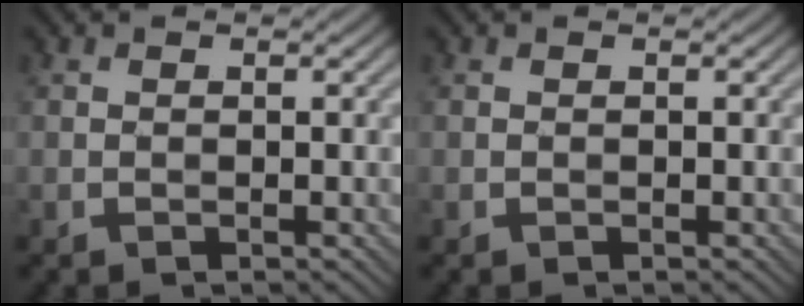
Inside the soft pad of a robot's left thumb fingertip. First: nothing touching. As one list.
[{"total": 0.0}]